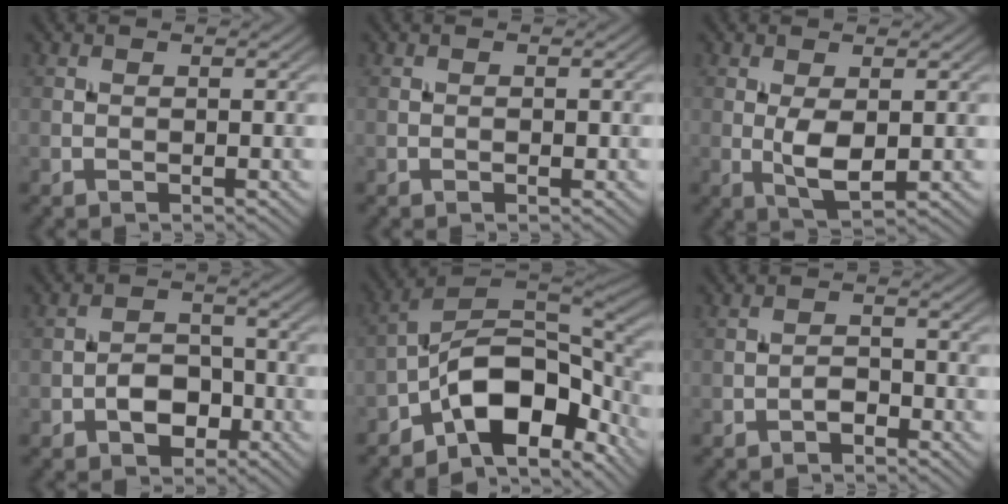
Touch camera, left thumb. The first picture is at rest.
{"total": 0.6, "force": [-0.2, 0.2, 0.5], "torque": [-0.007, 0.000, -0.003]}
{"total": 3.9, "force": [0.0, 1.6, 3.6], "torque": [-0.074, -0.005, 0.004]}
{"total": 4.6, "force": [-2.1, 3.1, 2.7], "torque": [-0.042, 0.005, -0.042]}
{"total": 13.4, "force": [-7.3, 6.3, 9.3], "torque": [-0.145, -0.001, -0.146]}
{"total": 1.8, "force": [-1.3, 0.9, 0.9], "torque": [-0.013, 0.005, -0.027]}